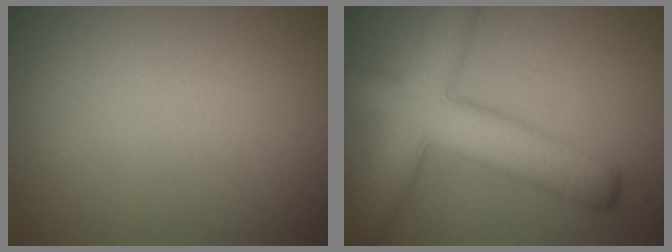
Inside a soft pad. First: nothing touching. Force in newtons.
{"total": 8.4, "press": 8.4, "slide": 0.4}